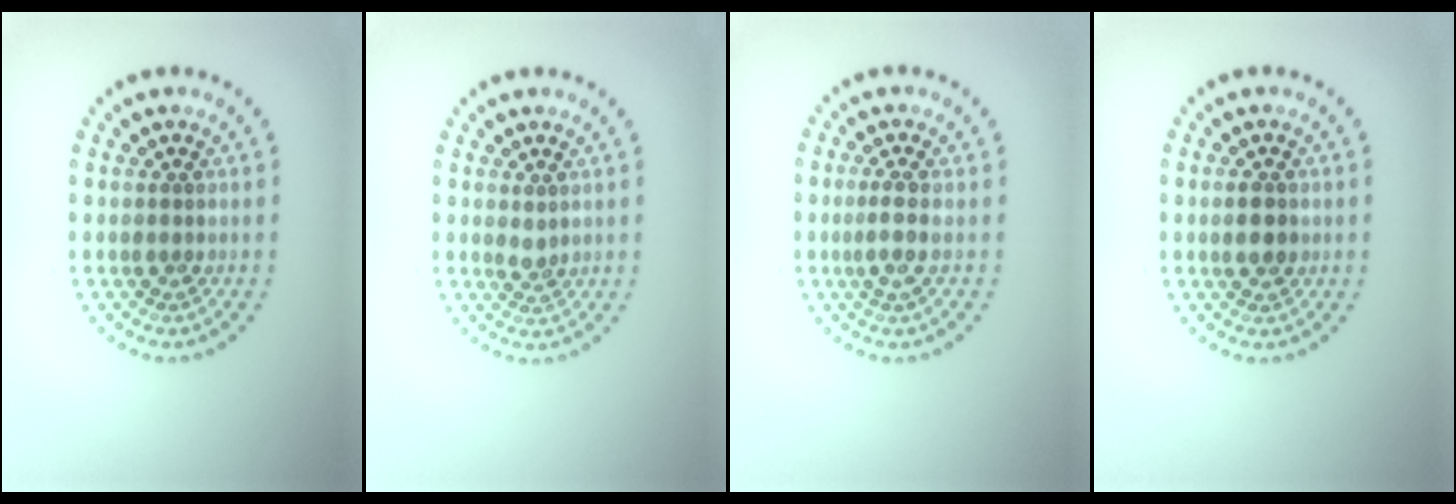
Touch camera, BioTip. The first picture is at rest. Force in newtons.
{"total": 0.9, "press": 0.7, "slide": 0.6}
{"total": 1.7, "press": 1.3, "slide": 1.1}
{"total": 2.3, "press": 2.3, "slide": 0.0}